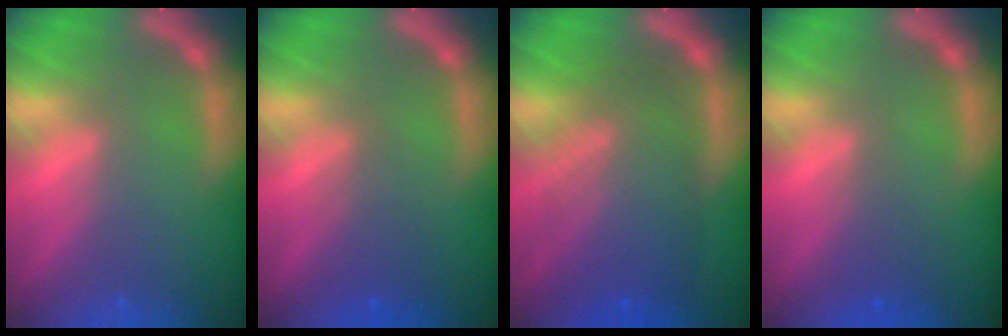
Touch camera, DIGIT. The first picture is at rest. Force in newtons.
{"total": 2.5}
{"total": 8.5}
{"total": 1.5}